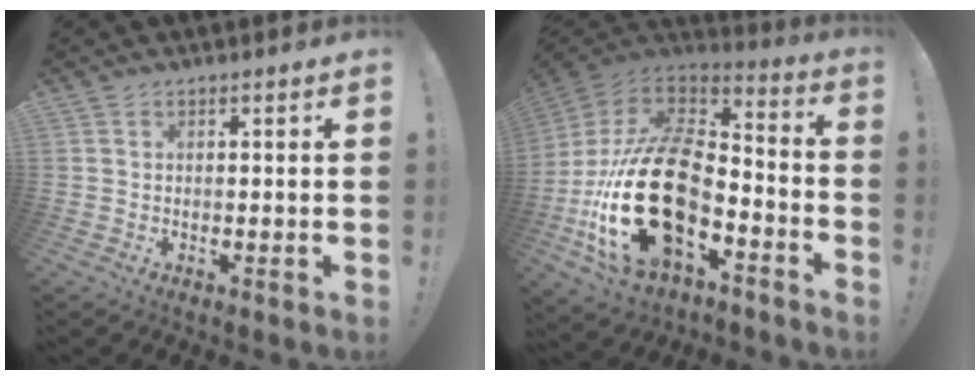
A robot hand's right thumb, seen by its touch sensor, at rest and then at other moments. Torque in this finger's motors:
{"motor_torque": [3.24, 1.77, 2.52, -0.25, 1.05]}